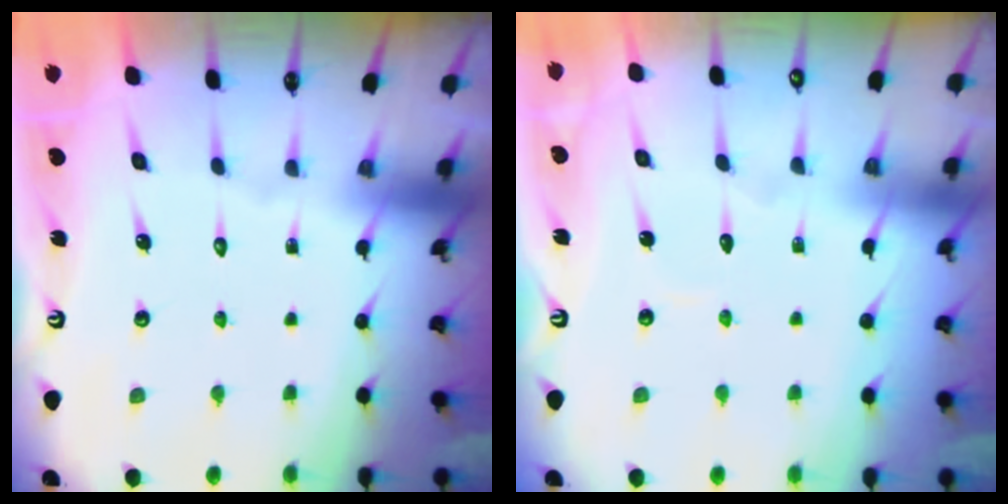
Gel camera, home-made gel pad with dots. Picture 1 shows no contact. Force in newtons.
{"total": 2.8, "press": 2.8, "slide": 0.3}